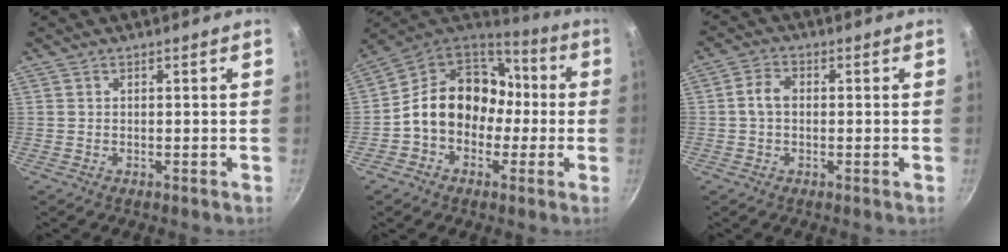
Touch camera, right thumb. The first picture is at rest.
{"total": 16.5, "force": [-1.1, 13.3, 9.6], "torque": [-0.113, 0.059, -0.029]}
{"total": 3.9, "force": [0.0, 2.6, 2.8], "torque": [-0.056, 0.015, -0.007]}